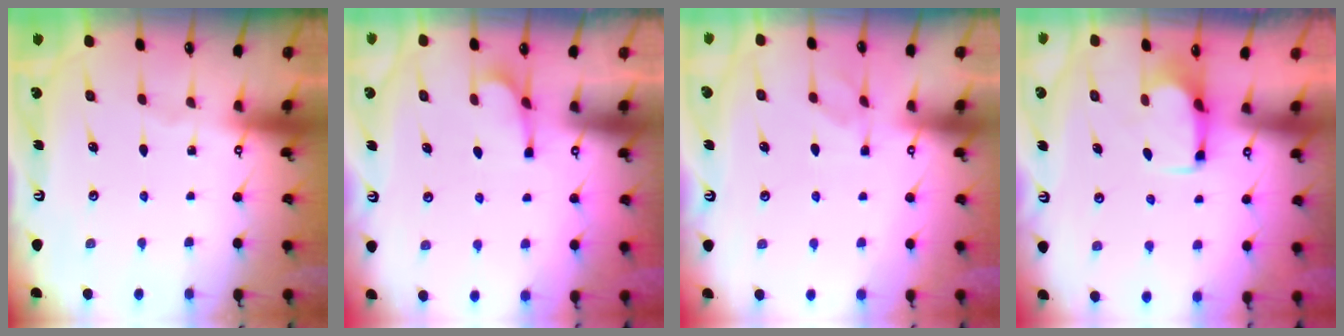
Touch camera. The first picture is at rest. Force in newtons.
{"total": 1.5, "press": 1.0, "slide": 1.1}
{"total": 2.0, "press": 1.6, "slide": 1.2}
{"total": 2.6, "press": 2.5, "slide": 0.9}